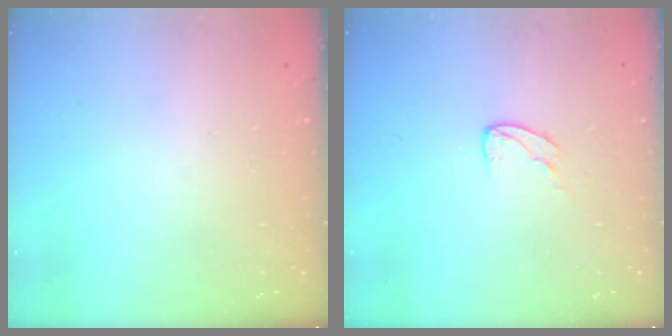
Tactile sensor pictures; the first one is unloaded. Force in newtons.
{"total": 4.6, "press": 4.6, "slide": 0.5}